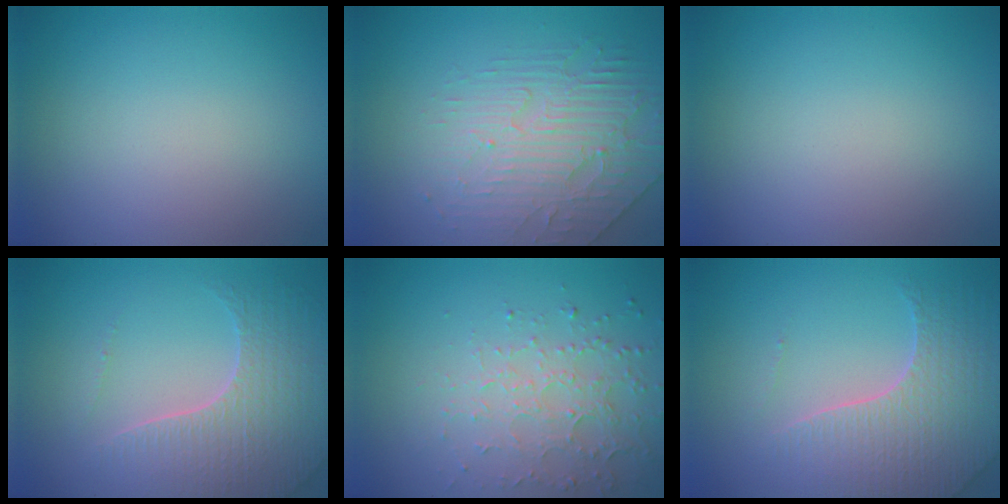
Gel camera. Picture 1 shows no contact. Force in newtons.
{"total": 4.1, "press": 3.7, "slide": 1.8}
{"total": 0.0}
{"total": 4.9, "press": 4.4, "slide": 2.3}
{"total": 3.5, "press": 3.0, "slide": 1.7}
{"total": 4.6, "press": 4.5, "slide": 1.1}